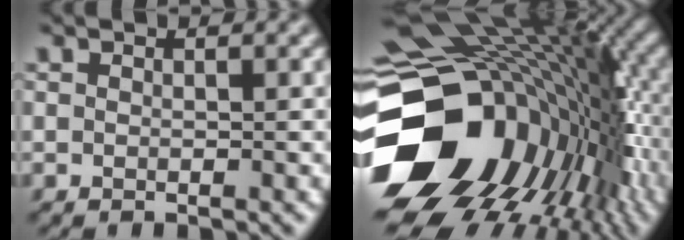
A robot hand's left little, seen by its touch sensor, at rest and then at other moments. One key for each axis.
{"total": 18.6, "fx": -3.4, "fy": 13.9, "fz": 11.9, "tx": -0.240, "ty": -0.037, "tz": -0.026}